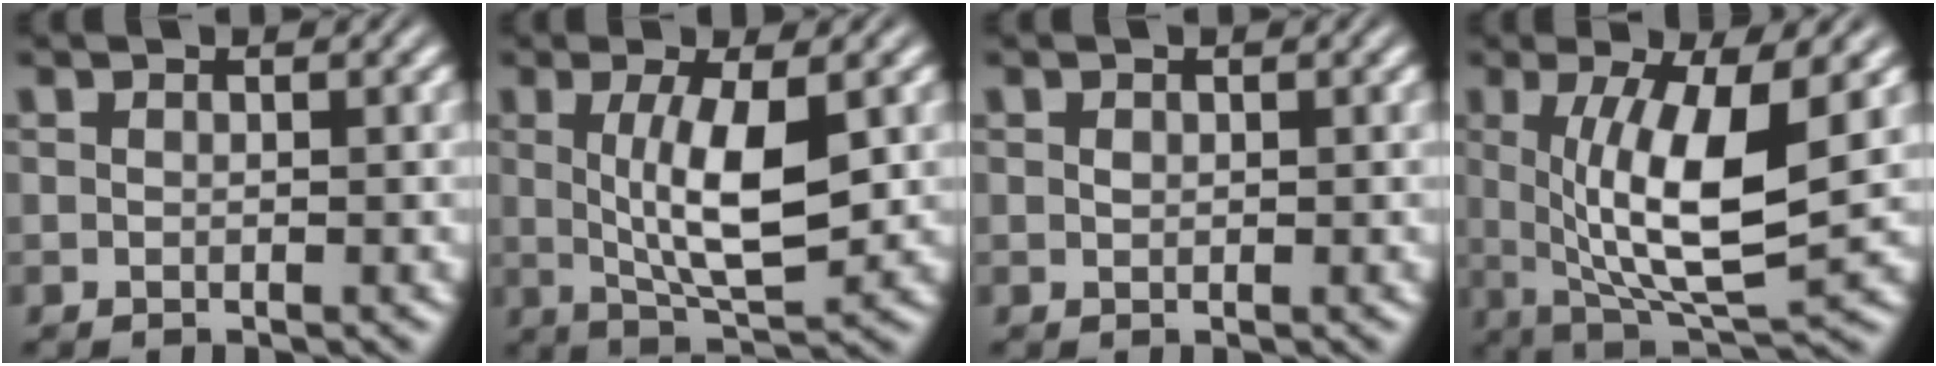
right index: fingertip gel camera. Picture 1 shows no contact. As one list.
[{"total": 6.2, "force": [0.7, 1.1, 6.0], "torque": [-0.096, -0.015, 0.024]}, {"total": 0.7, "force": [0.2, -0.7, 0.0], "torque": [0.002, -0.006, 0.011]}, {"total": 8.8, "force": [0.4, 2.8, 8.3], "torque": [-0.142, -0.023, 0.029]}]